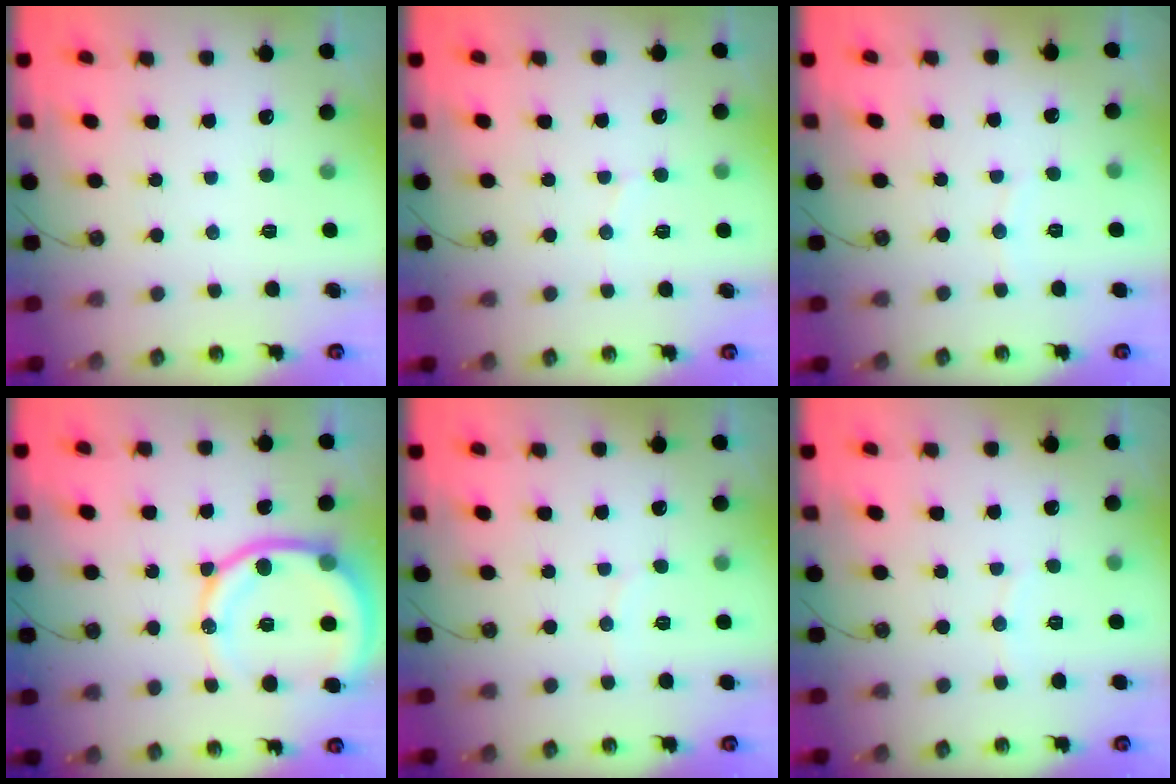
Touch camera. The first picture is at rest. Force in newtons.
{"total": 5.1, "press": 5.1, "slide": 0.5}
{"total": 2.6, "press": 2.6, "slide": 0.3}
{"total": 15.7, "press": 15.5, "slide": 1.8}
{"total": 1.8, "press": 1.8, "slide": 0.2}
{"total": 3.0, "press": 3.0, "slide": 0.2}